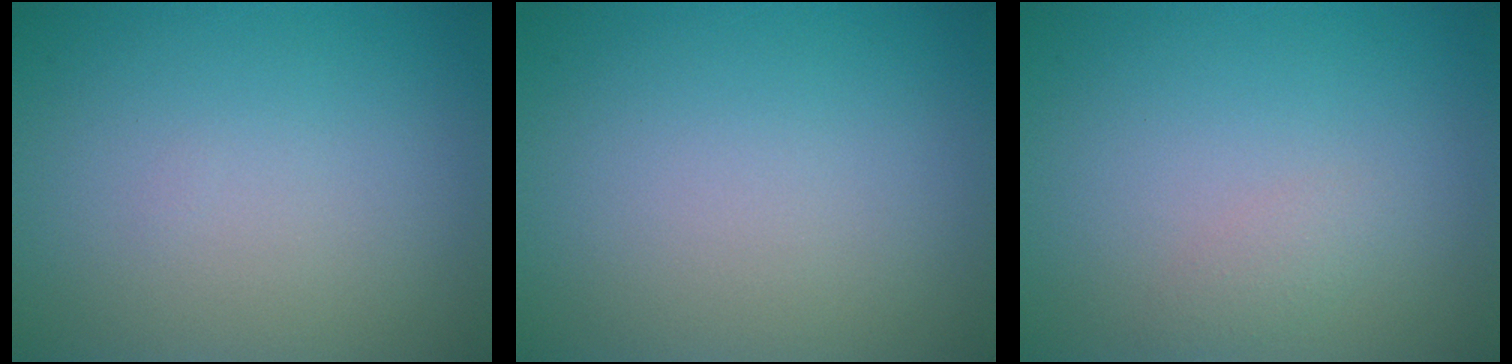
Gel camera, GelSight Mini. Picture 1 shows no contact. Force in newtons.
{"total": 0.0}
{"total": 1.1, "press": 1.1, "slide": 0.0}